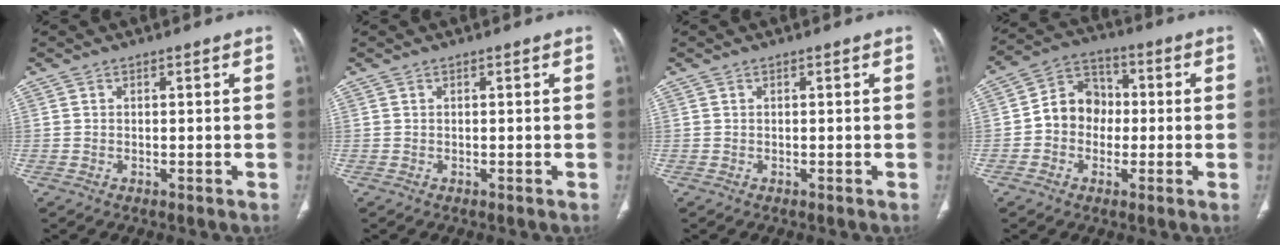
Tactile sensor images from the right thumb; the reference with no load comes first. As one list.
[{"total": 0.0}, {"total": 0.0}, {"total": 9.4, "force": [-0.7, 8.0, 4.8], "torque": [-0.050, 0.033, -0.027]}]